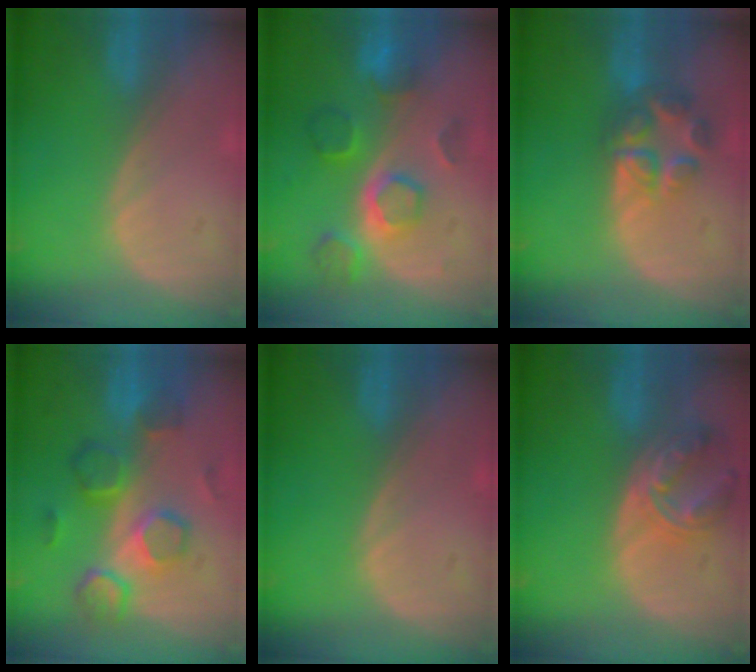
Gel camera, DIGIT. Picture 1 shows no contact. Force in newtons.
{"total": 8.6, "press": 7.7, "slide": 3.7}
{"total": 7.0, "press": 6.0, "slide": 3.8}
{"total": 8.4, "press": 8.3, "slide": 1.4}
{"total": 0.0}
{"total": 7.9, "press": 6.9, "slide": 3.8}